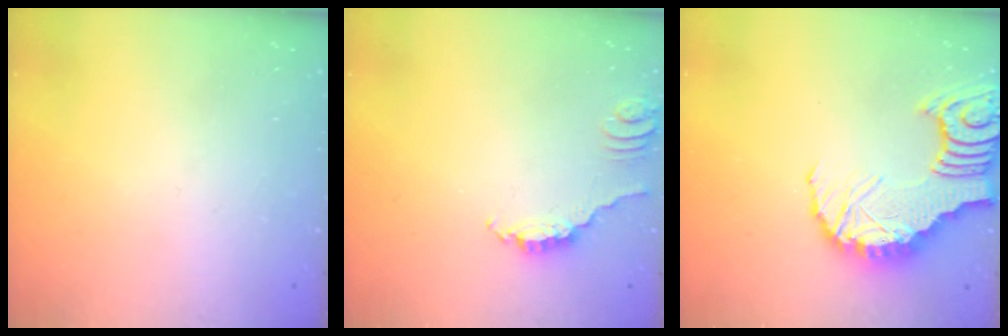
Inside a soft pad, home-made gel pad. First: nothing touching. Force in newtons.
{"total": 2.3, "press": 2.3, "slide": 0.2}
{"total": 15.7, "press": 15.5, "slide": 2.1}